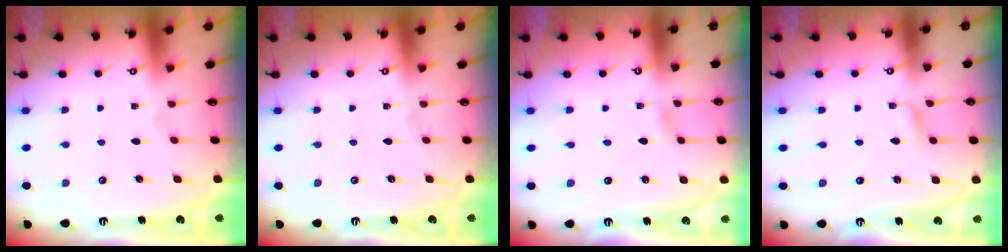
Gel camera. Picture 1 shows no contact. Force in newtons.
{"total": 0.0}
{"total": 0.5, "press": 0.5, "slide": 0.1}
{"total": 2.5, "press": 2.5, "slide": 0.3}